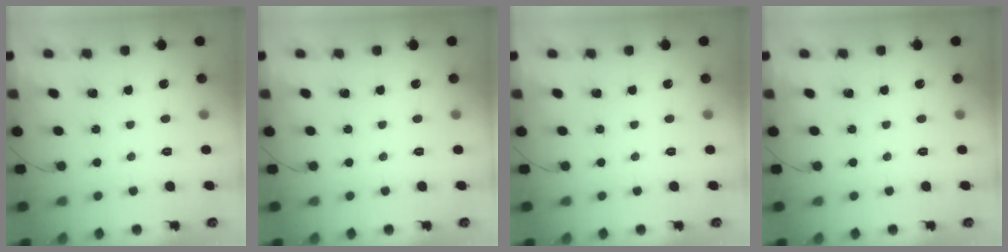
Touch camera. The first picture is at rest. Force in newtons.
{"total": 0.0}
{"total": 0.0}
{"total": 0.0}